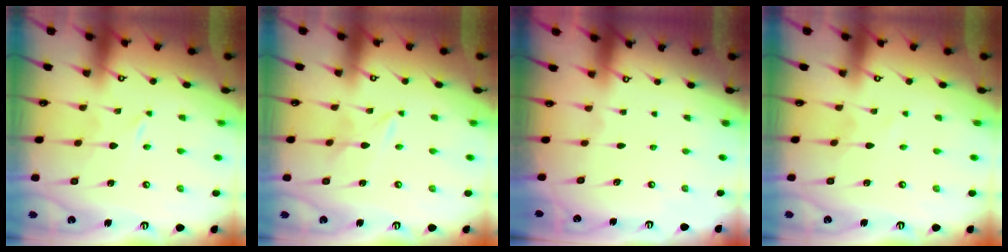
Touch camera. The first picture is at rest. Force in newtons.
{"total": 2.4, "press": 2.3, "slide": 0.3}
{"total": 0.0}
{"total": 0.5, "press": 0.5, "slide": 0.1}